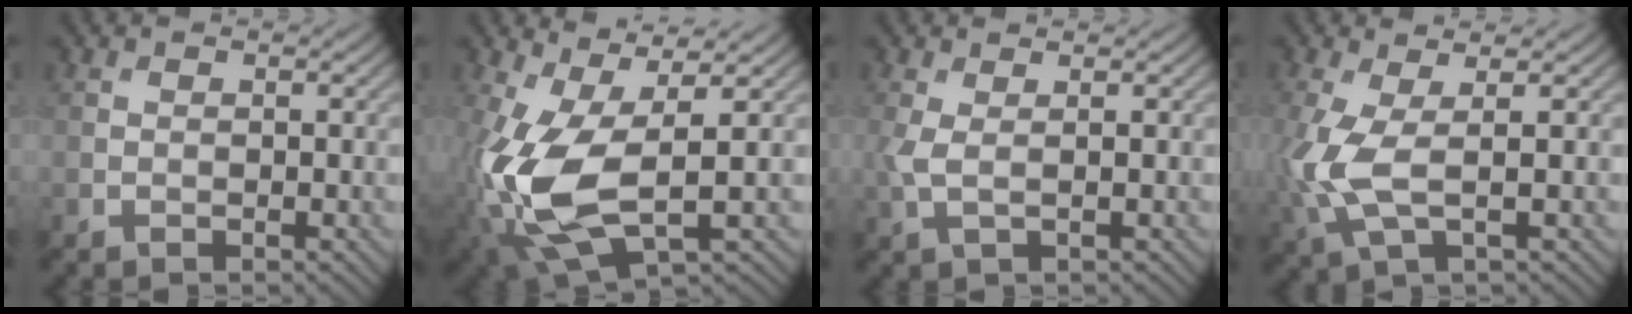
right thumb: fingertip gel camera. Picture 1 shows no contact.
{"total": 11.7, "force": [-1.4, 5.4, 10.2], "torque": [-0.260, -0.025, -0.020]}
{"total": 2.2, "force": [0.5, 0.6, 2.1], "torque": [-0.055, 0.003, 0.009]}
{"total": 6.3, "force": [0.0, 2.3, 5.9], "torque": [-0.162, 0.000, -0.004]}